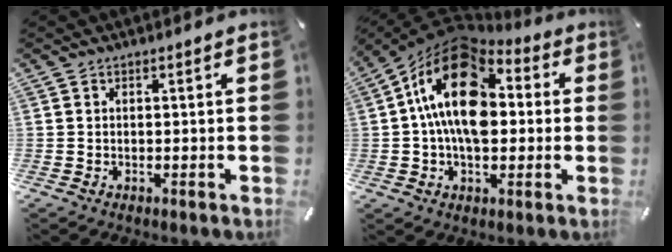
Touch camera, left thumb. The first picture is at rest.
{"total": 19.8, "force": [2.2, 12.7, 15.1], "torque": [-0.279, -0.002, 0.028]}